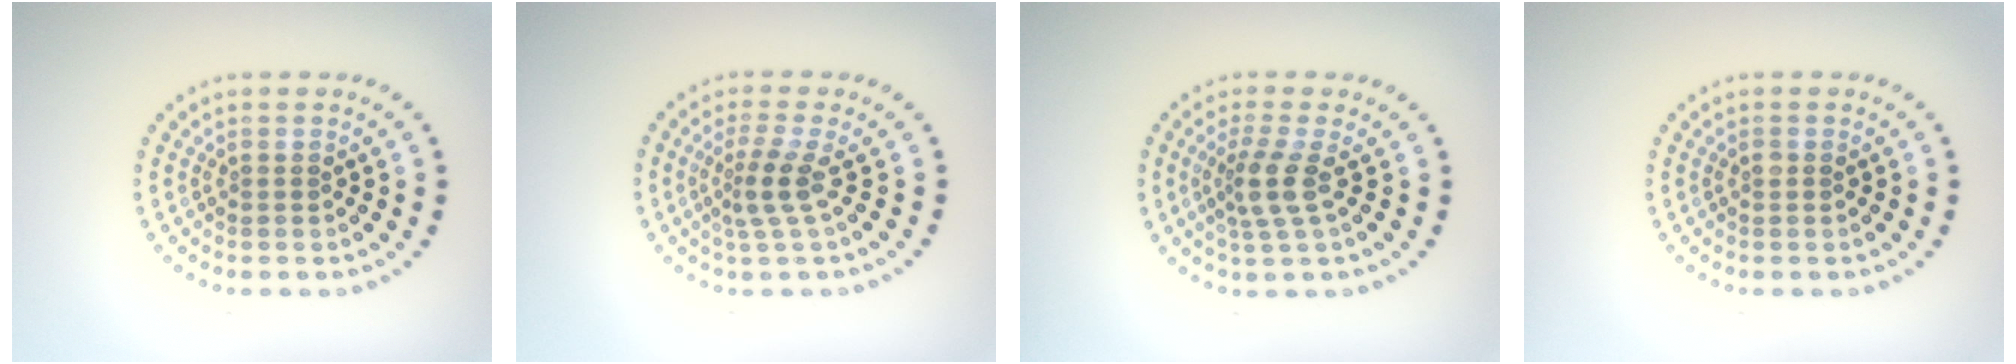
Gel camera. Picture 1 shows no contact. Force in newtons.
{"total": 2.5, "press": 1.7, "slide": 1.8}
{"total": 2.7, "press": 2.1, "slide": 1.7}
{"total": 0.5, "press": 0.5, "slide": 0.1}